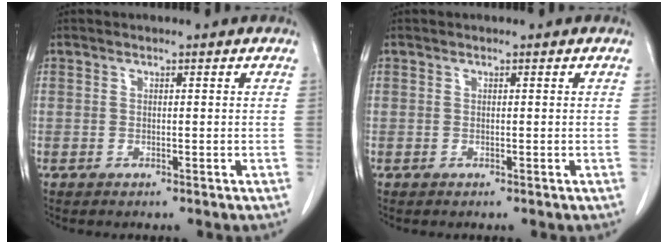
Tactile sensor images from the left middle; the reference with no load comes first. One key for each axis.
{"total": 0.0}